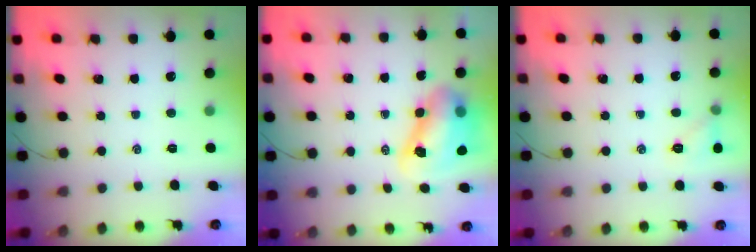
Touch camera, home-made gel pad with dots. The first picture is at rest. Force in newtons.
{"total": 10.7, "press": 10.3, "slide": 2.9}
{"total": 6.0, "press": 5.8, "slide": 1.5}